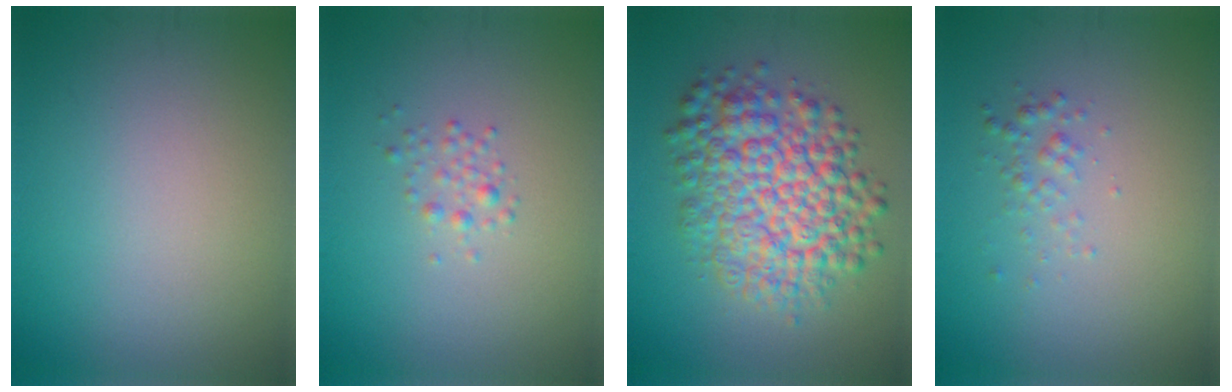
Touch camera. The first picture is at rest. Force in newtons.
{"total": 1.2, "press": 1.2, "slide": 0.0}
{"total": 8.7, "press": 8.7, "slide": 0.2}
{"total": 1.2, "press": 1.2, "slide": 0.1}